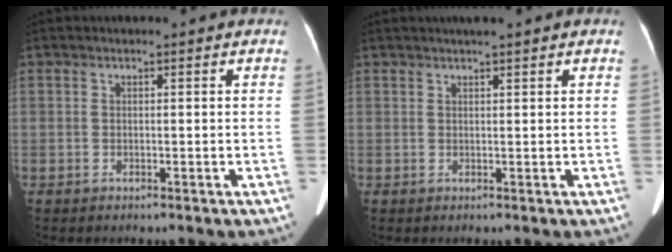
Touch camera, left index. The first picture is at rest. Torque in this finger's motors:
{"motor_torque": [-0.09, -1.25, -0.05, 0.01]}